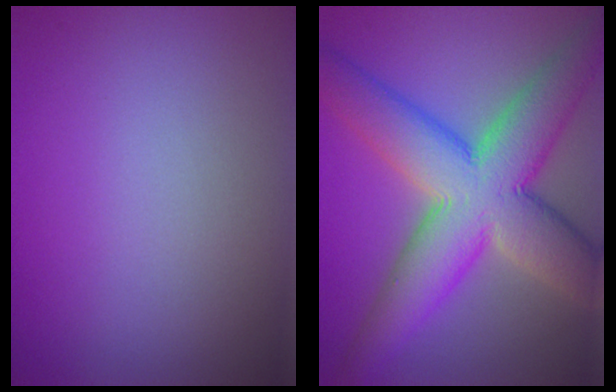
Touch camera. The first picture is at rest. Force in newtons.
{"total": 11.6, "press": 11.5, "slide": 0.6}